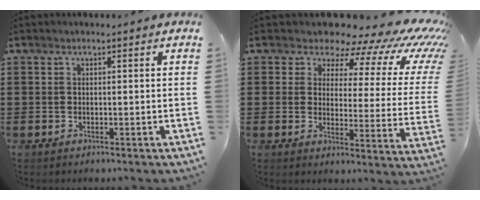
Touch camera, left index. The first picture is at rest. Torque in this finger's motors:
{"motor_torque": [1.37, 0.76, 0.51, 0.00]}